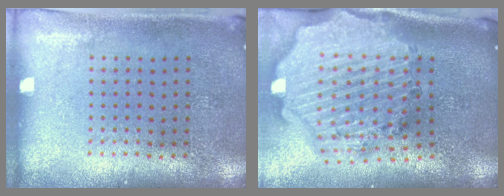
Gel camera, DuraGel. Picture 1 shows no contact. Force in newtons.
{"total": 4.1, "press": 3.3, "slide": 2.4}